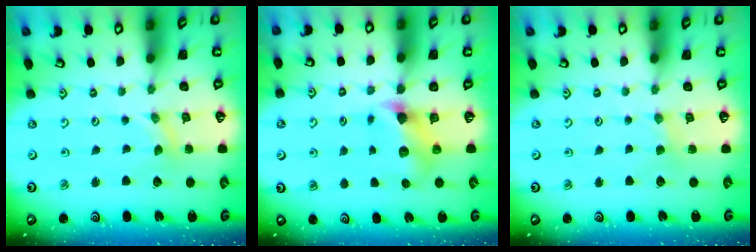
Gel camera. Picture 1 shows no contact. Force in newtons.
{"total": 7.2, "press": 7.2, "slide": 0.4}
{"total": 1.5, "press": 1.5, "slide": 0.3}